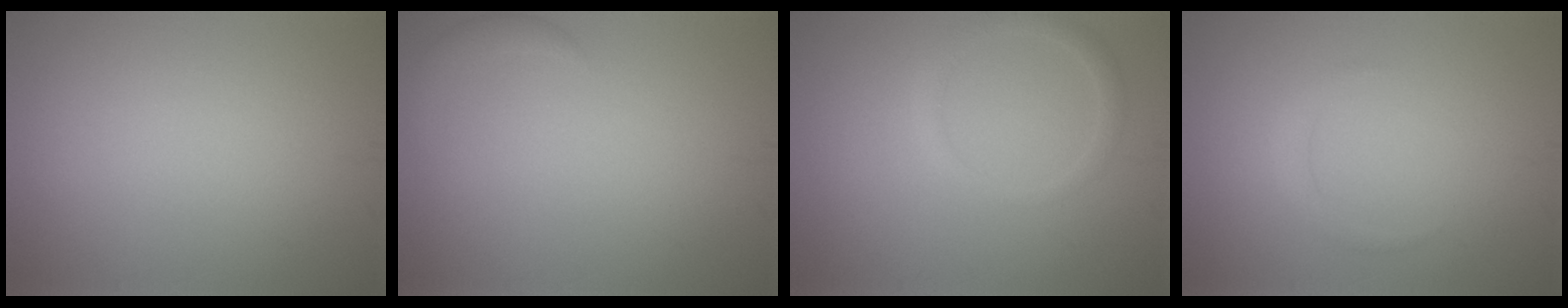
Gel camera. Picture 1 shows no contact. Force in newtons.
{"total": 1.5, "press": 1.5, "slide": 0.1}
{"total": 1.7, "press": 1.7, "slide": 0.1}
{"total": 0.8, "press": 0.8, "slide": 0.0}